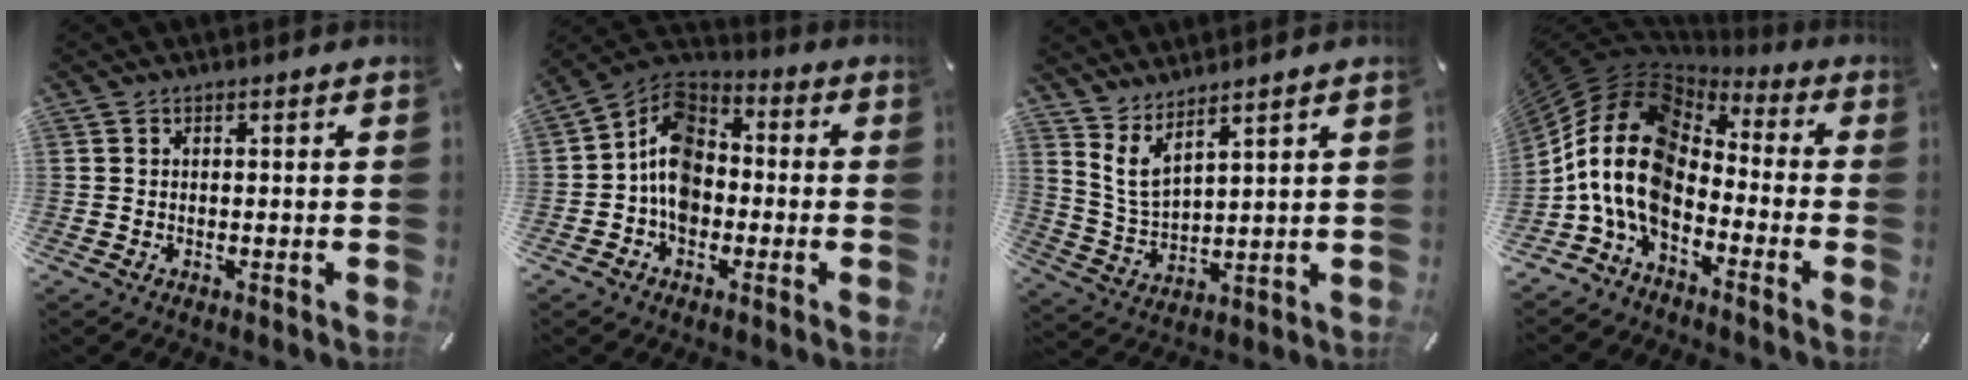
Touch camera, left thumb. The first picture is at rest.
{"total": 10.0, "force": [-2.4, 8.1, 5.3], "torque": [-0.119, 0.017, -0.051]}
{"total": 6.1, "force": [5.0, 2.0, 3.0], "torque": [-0.087, -0.024, 0.090]}
{"total": 15.1, "force": [-4.7, 9.7, 10.6], "torque": [-0.255, 0.005, -0.097]}